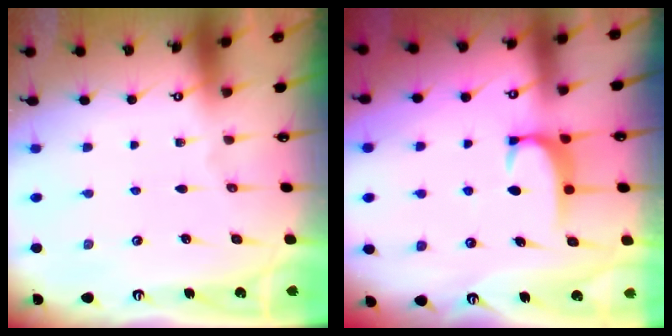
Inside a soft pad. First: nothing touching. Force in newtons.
{"total": 1.7, "press": 1.6, "slide": 0.5}